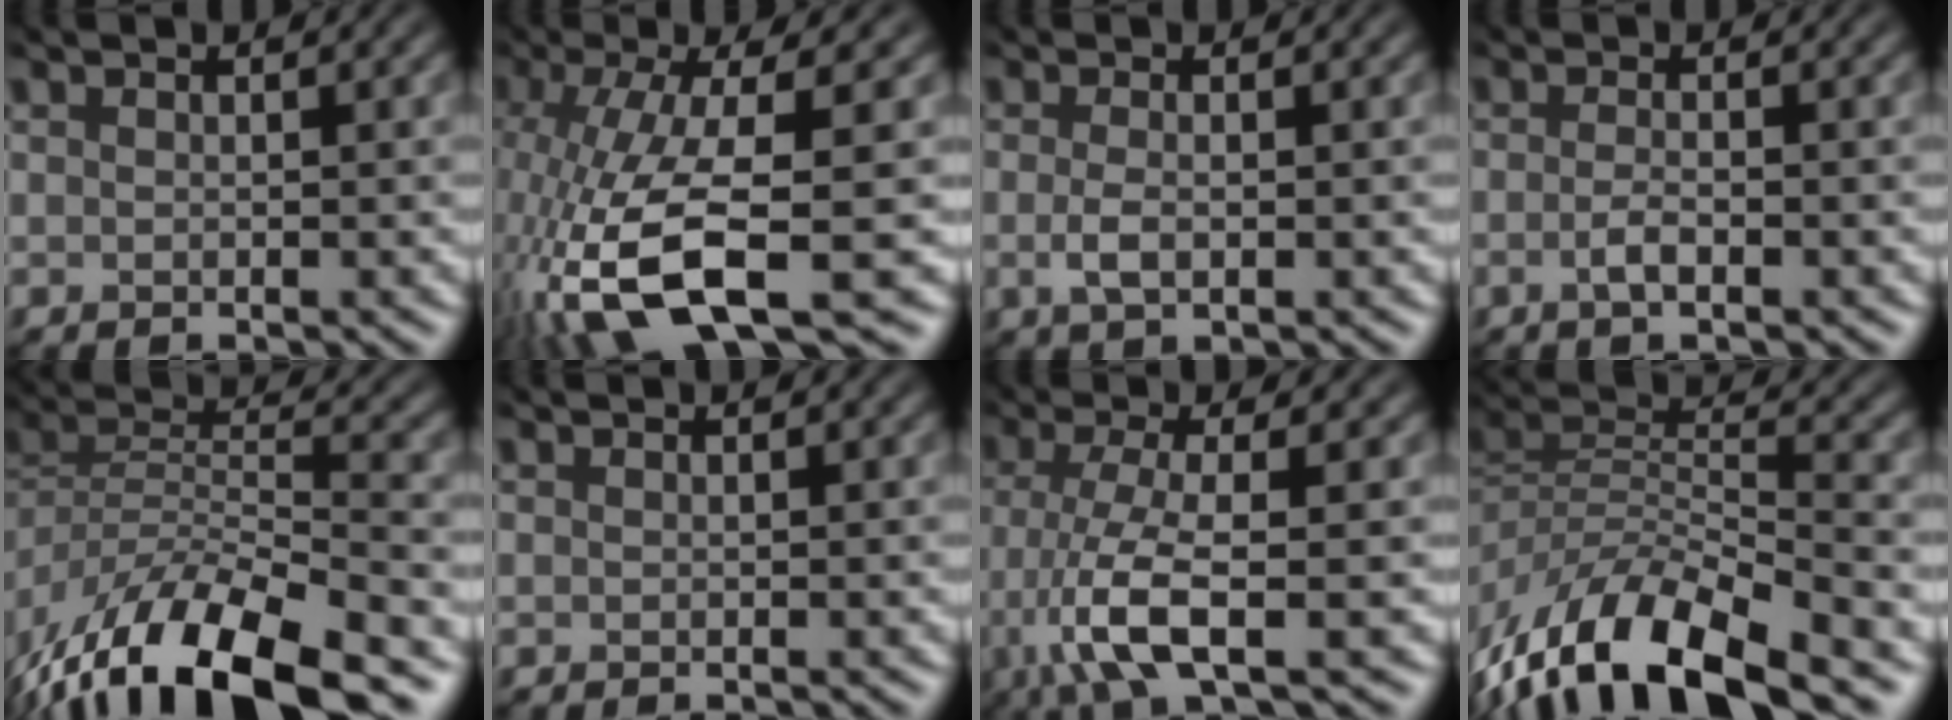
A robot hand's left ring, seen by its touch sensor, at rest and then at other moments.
{"total": 11.9, "force": [-4.8, 3.7, 10.2], "torque": [-0.226, -0.021, -0.068]}
{"total": 1.9, "force": [-0.8, 0.4, 1.7], "torque": [-0.037, 0.000, -0.007]}
{"total": 2.1, "force": [-1.3, 0.5, 1.6], "torque": [-0.031, -0.002, -0.021]}
{"total": 12.6, "force": [-9.3, 4.5, 7.2], "torque": [-0.144, -0.012, -0.164]}
{"total": 0.0}
{"total": 6.1, "force": [-2.6, 1.3, 5.4], "torque": [-0.114, -0.013, -0.041]}
{"total": 11.5, "force": [-8.2, 3.9, 7.0], "torque": [-0.137, -0.007, -0.151]}